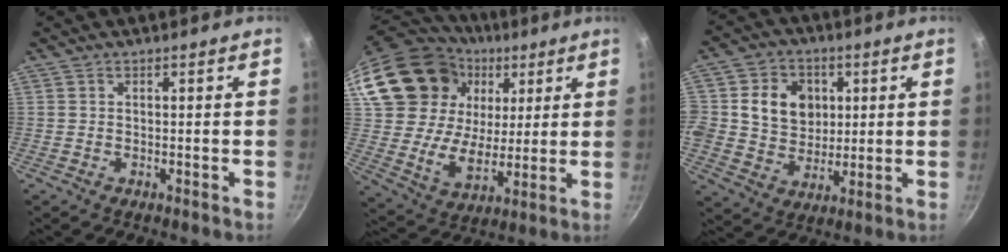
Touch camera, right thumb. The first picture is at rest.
{"total": 26.7, "force": [10.0, 20.0, 14.6], "torque": [-0.259, 0.007, 0.189]}
{"total": 13.5, "force": [2.4, 11.6, 6.5], "torque": [-0.089, 0.002, 0.037]}